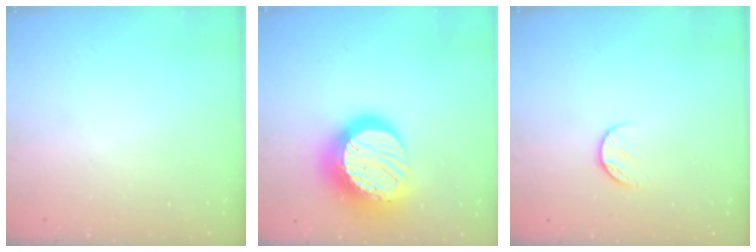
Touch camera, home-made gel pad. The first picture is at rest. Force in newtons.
{"total": 22.4, "press": 22.3, "slide": 1.7}
{"total": 7.5, "press": 7.4, "slide": 1.1}